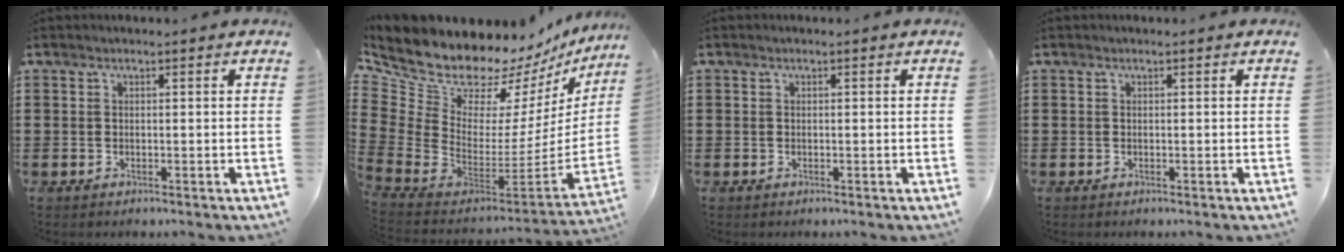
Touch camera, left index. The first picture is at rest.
{"total": 11.9, "force": [10.3, 4.8, 3.5], "torque": [-0.137, -0.098, 0.182]}
{"total": 0.0}
{"total": 0.0}